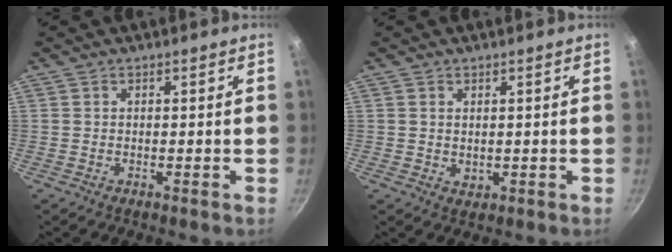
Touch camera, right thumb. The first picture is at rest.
{"total": 1.6, "force": [0.6, 1.1, 0.9], "torque": [-0.010, -0.006, 0.012]}